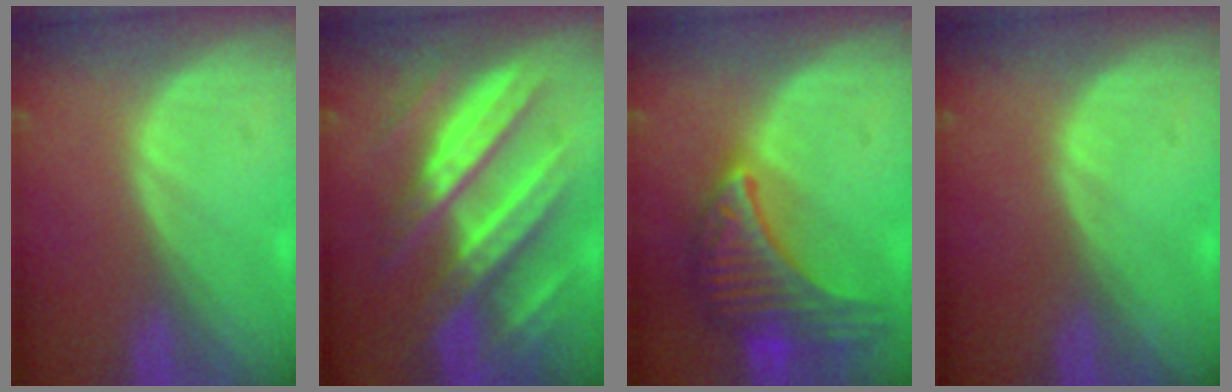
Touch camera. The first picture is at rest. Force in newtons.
{"total": 11.3, "press": 11.2, "slide": 1.1}
{"total": 9.9, "press": 9.9, "slide": 0.6}
{"total": 0.0}